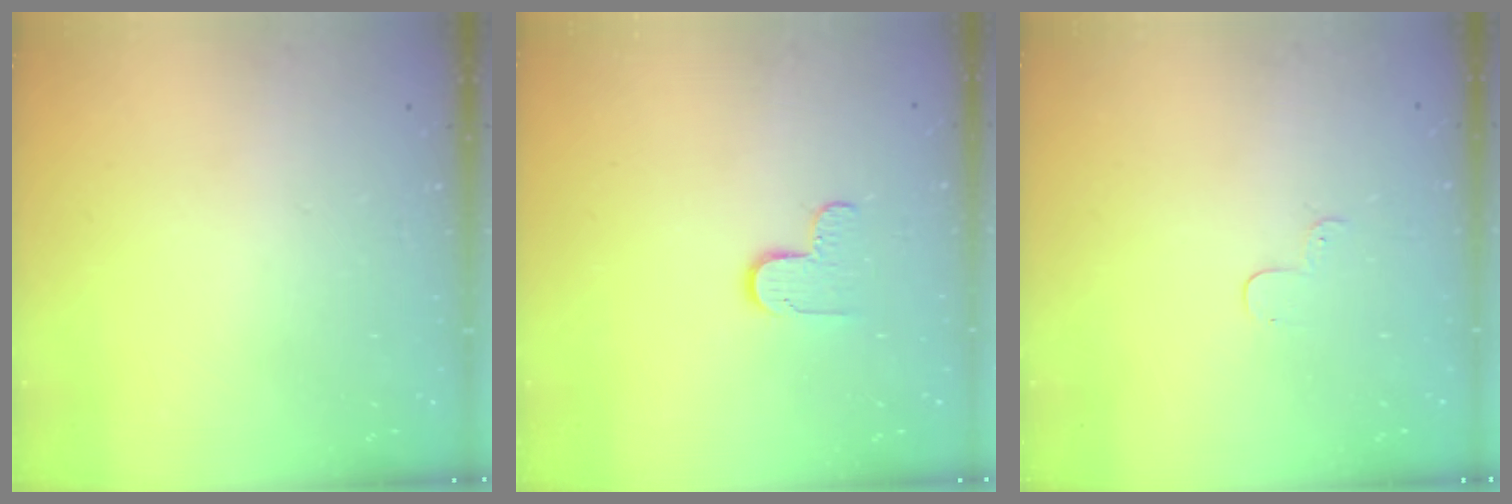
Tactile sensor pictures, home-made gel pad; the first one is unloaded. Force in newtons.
{"total": 5.8, "press": 5.7, "slide": 0.6}
{"total": 2.9, "press": 2.8, "slide": 0.3}